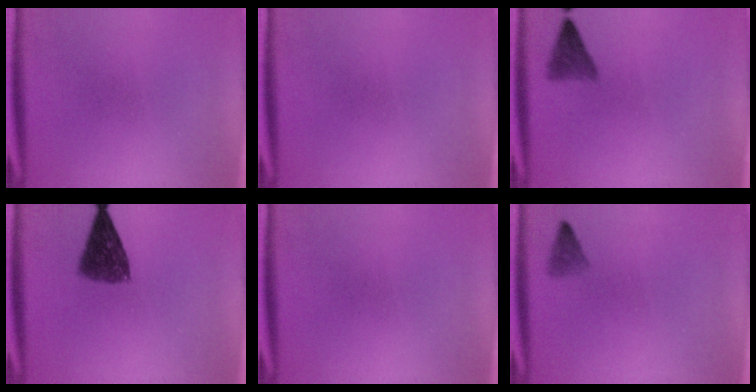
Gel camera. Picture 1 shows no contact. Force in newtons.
{"total": 0.0}
{"total": 2.8}
{"total": 7.2}
{"total": 0.0}
{"total": 1.6}